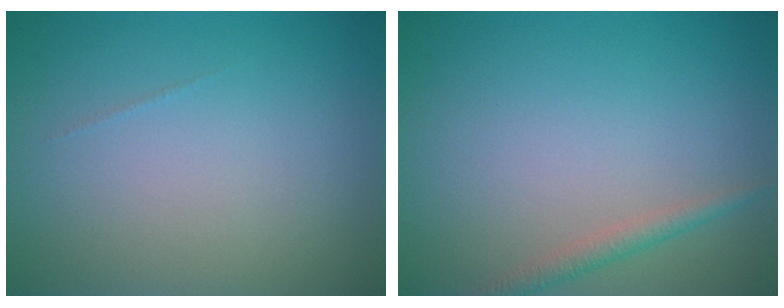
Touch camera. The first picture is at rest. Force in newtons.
{"total": 1.5, "press": 1.5, "slide": 0.0}